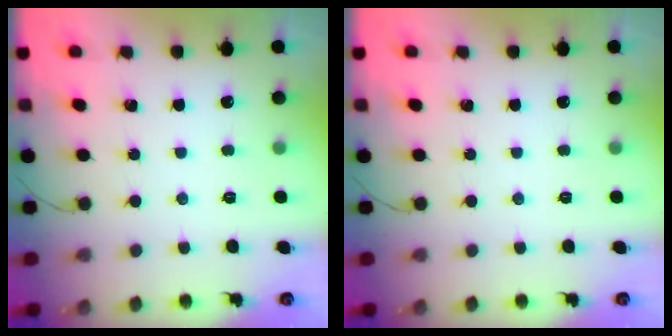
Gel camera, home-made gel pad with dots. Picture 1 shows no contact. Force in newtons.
{"total": 0.0}